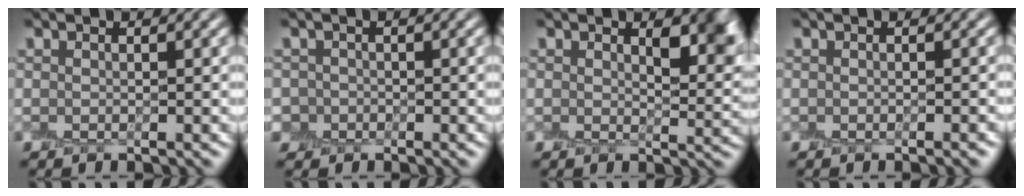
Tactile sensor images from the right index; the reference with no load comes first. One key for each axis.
{"total": 1.5, "fx": -0.4, "fy": 1.5, "fz": 0.1, "tx": 0.010, "ty": -0.001, "tz": -0.012}
{"total": 3.7, "fx": 1.4, "fy": 1.8, "fz": 2.9, "tx": -0.038, "ty": -0.005, "tz": 0.022}
{"total": 1.0, "fx": -0.6, "fy": 0.2, "fz": 0.8, "tx": -0.009, "ty": -0.002, "tz": -0.008}